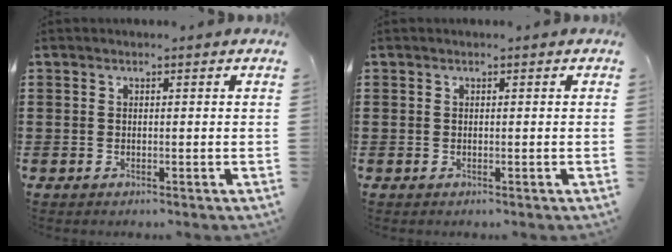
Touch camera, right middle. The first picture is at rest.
{"total": 0.0}